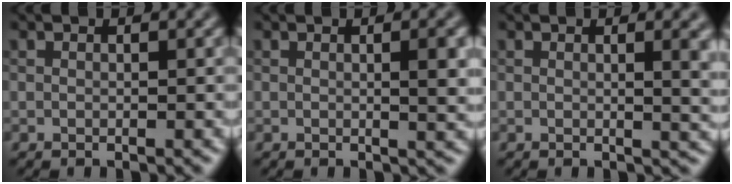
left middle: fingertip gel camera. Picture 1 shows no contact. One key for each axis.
{"total": 3.2, "fx": 0.3, "fy": 0.8, "fz": 3.1, "tx": -0.037, "ty": 0.004, "tz": 0.002}
{"total": 3.8, "fx": 0.7, "fy": 1.3, "fz": 3.5, "tx": -0.031, "ty": 0.004, "tz": 0.006}